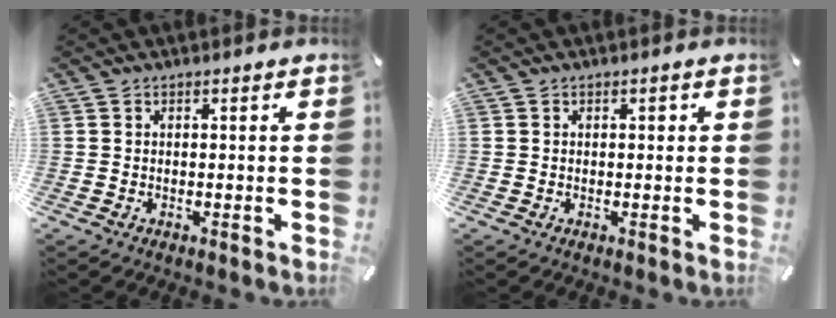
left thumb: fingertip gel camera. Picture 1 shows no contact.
{"total": 1.0, "force": [0.2, 0.7, 0.6], "torque": [-0.005, 0.001, -0.001]}